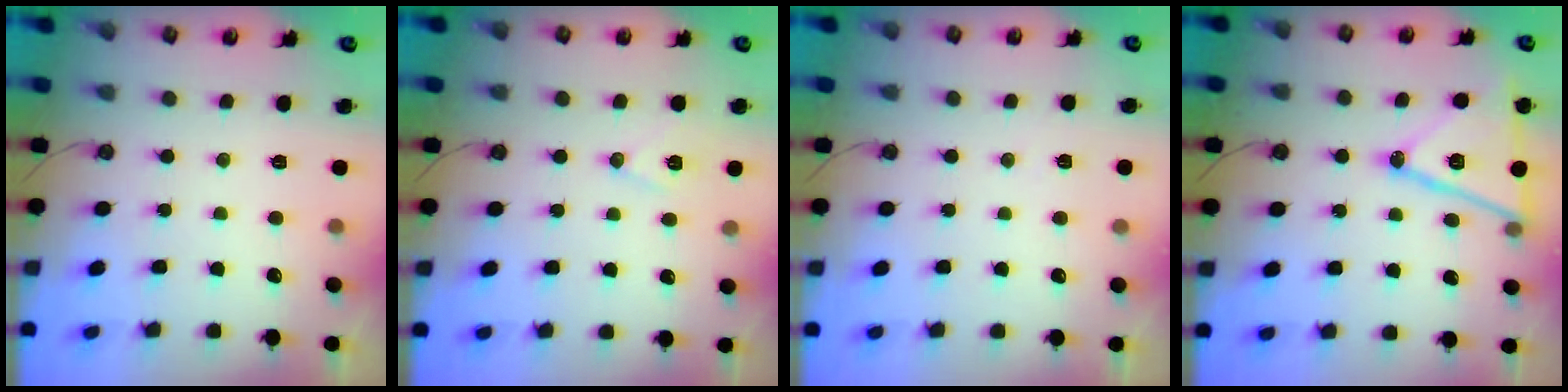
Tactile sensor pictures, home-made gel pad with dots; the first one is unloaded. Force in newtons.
{"total": 7.6, "press": 6.7, "slide": 3.7}
{"total": 3.9, "press": 3.6, "slide": 1.6}
{"total": 16.7, "press": 16.4, "slide": 3.5}